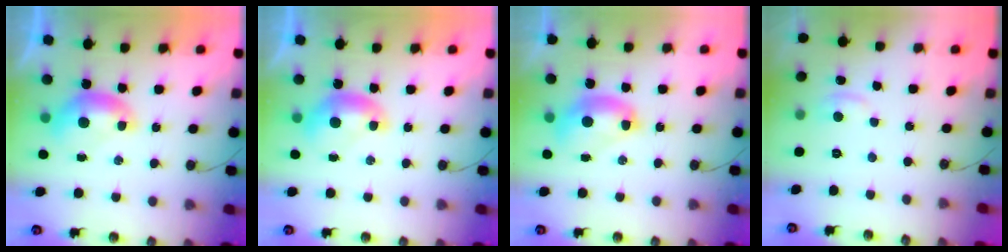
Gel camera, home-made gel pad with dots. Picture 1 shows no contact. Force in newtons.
{"total": 0.0}
{"total": 2.7, "press": 2.7, "slide": 0.1}
{"total": 1.2, "press": 0.9, "slide": 0.7}